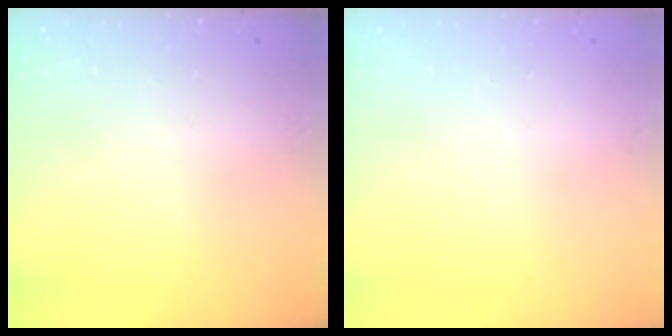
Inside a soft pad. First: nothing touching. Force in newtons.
{"total": 0.0}